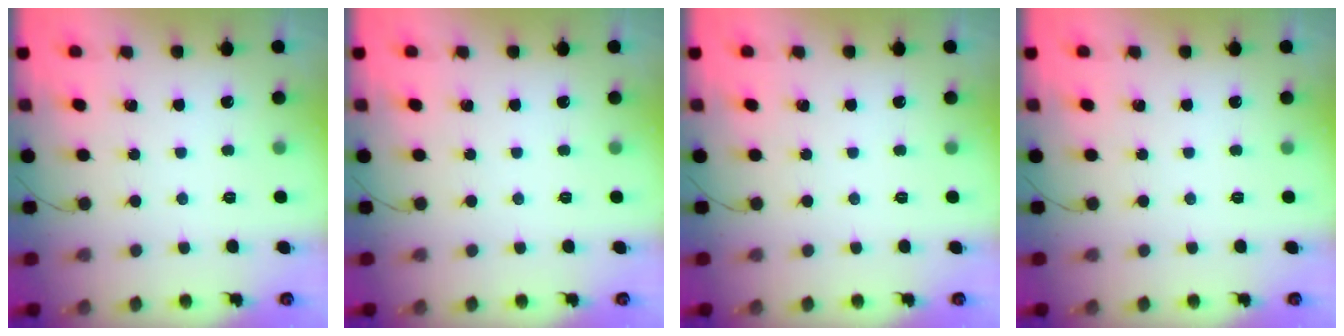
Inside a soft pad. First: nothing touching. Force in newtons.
{"total": 0.0}
{"total": 0.0}
{"total": 0.0}